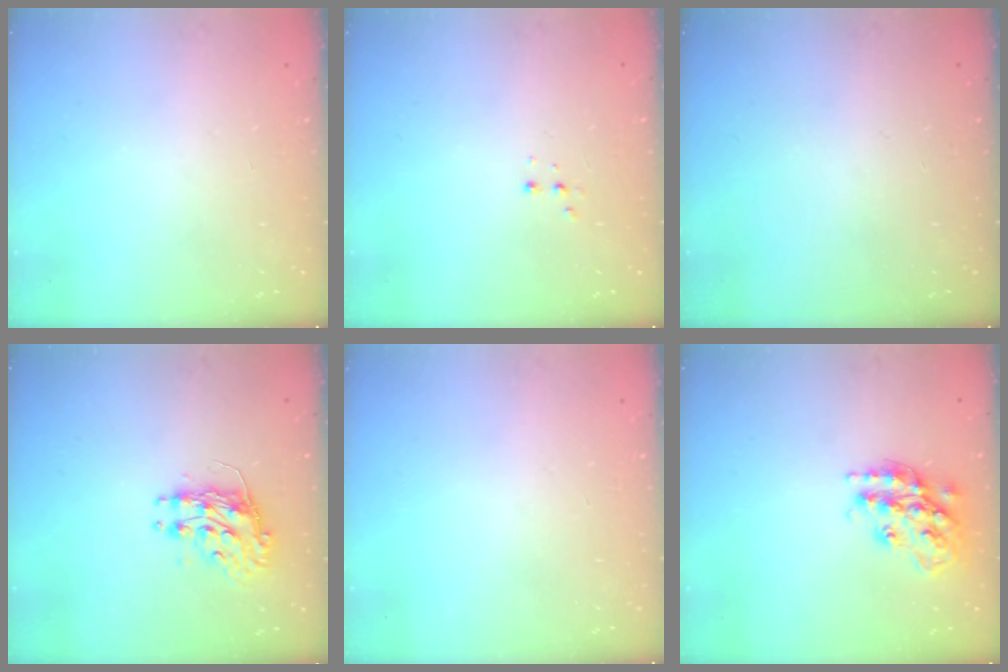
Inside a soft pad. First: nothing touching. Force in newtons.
{"total": 3.0, "press": 2.9, "slide": 0.7}
{"total": 0.0}
{"total": 9.1, "press": 9.0, "slide": 1.0}
{"total": 0.0}
{"total": 17.5, "press": 17.5, "slide": 1.3}